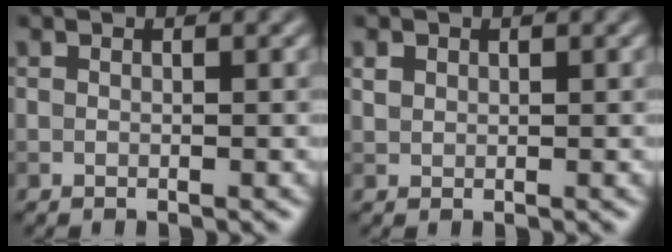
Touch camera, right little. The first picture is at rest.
{"total": 0.9, "force": [0.5, 0.7, 0.3], "torque": [-0.006, 0.001, 0.010]}